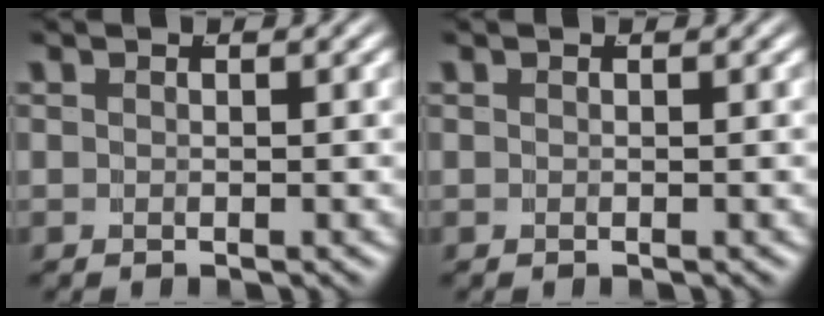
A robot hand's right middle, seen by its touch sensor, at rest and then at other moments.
{"total": 0.0}